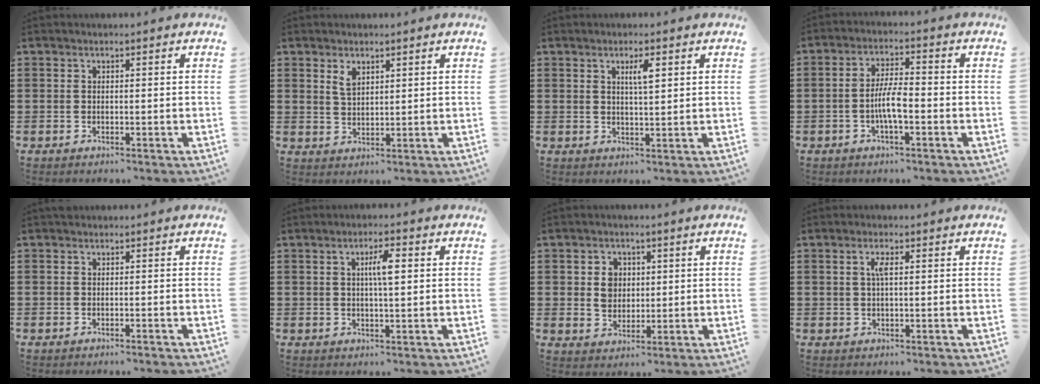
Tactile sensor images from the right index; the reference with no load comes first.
{"total": 2.7, "force": [1.7, 1.3, 1.6], "torque": [-0.035, 0.003, 0.031]}
{"total": 2.9, "force": [1.1, 0.5, 2.6], "torque": [-0.046, 0.000, 0.015]}
{"total": 5.5, "force": [-1.5, 1.5, 5.1], "torque": [-0.109, 0.000, -0.034]}
{"total": 0.6, "force": [-0.6, 0.1, 0.0], "torque": [-0.003, 0.000, -0.012]}
{"total": 3.9, "force": [0.7, 0.9, 3.7], "torque": [-0.075, 0.006, 0.009]}
{"total": 4.3, "force": [0.7, 3.5, 2.3], "torque": [-0.058, 0.014, 0.009]}
{"total": 2.1, "force": [0.5, 0.5, 2.0], "torque": [-0.042, 0.003, 0.006]}